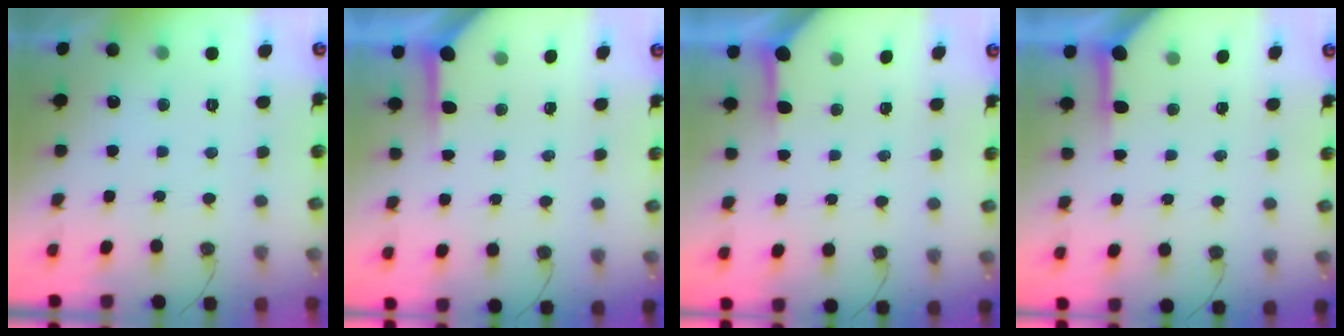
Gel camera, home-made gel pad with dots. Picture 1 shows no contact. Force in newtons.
{"total": 3.9, "press": 3.9, "slide": 0.4}
{"total": 3.3, "press": 3.2, "slide": 0.5}
{"total": 3.9, "press": 3.8, "slide": 0.4}